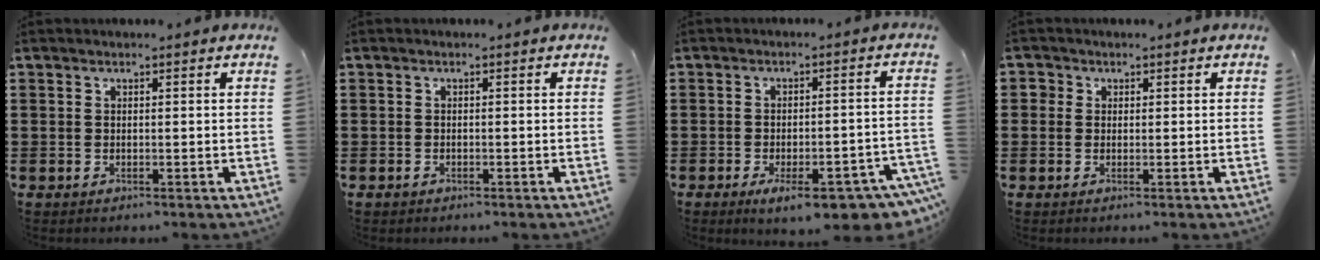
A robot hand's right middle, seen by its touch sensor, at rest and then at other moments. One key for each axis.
{"total": 0.6, "fx": -0.5, "fy": 0.3, "fz": 0.2, "tx": -0.004, "ty": 0.001, "tz": -0.010}
{"total": 7.9, "fx": -4.9, "fy": 1.9, "fz": 5.9, "tx": -0.091, "ty": 0.001, "tz": -0.080}
{"total": 1.4, "fx": 0.4, "fy": 1.3, "fz": -0.1, "tx": 0.004, "ty": 0.005, "tz": 0.005}